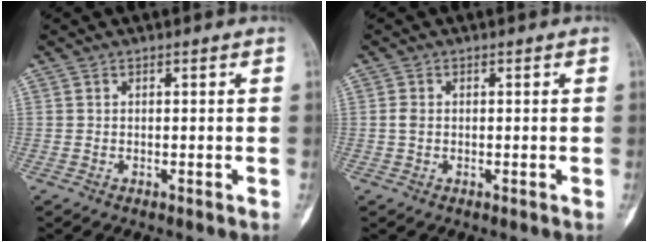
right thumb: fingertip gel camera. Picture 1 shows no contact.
{"total": 1.3, "force": [0.0, 0.9, 0.9], "torque": [-0.020, 0.000, -0.001]}